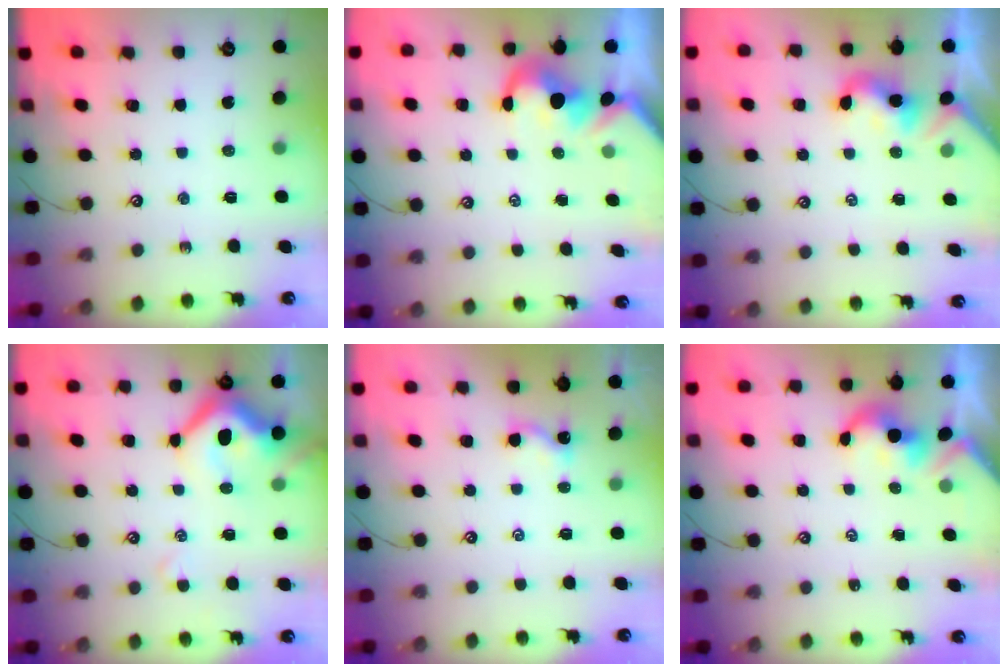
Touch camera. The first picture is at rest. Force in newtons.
{"total": 2.9, "press": 2.7, "slide": 1.1}
{"total": 0.5, "press": 0.5, "slide": 0.1}
{"total": 10.9, "press": 10.8, "slide": 1.6}
{"total": 0.8, "press": 0.7, "slide": 0.2}
{"total": 2.0, "press": 2.0, "slide": 0.3}